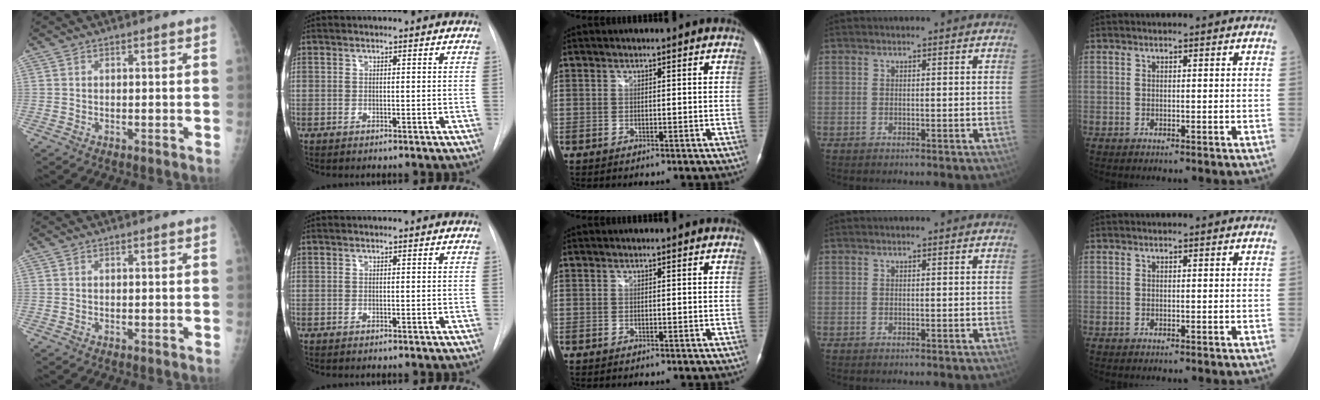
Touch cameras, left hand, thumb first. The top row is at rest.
{}